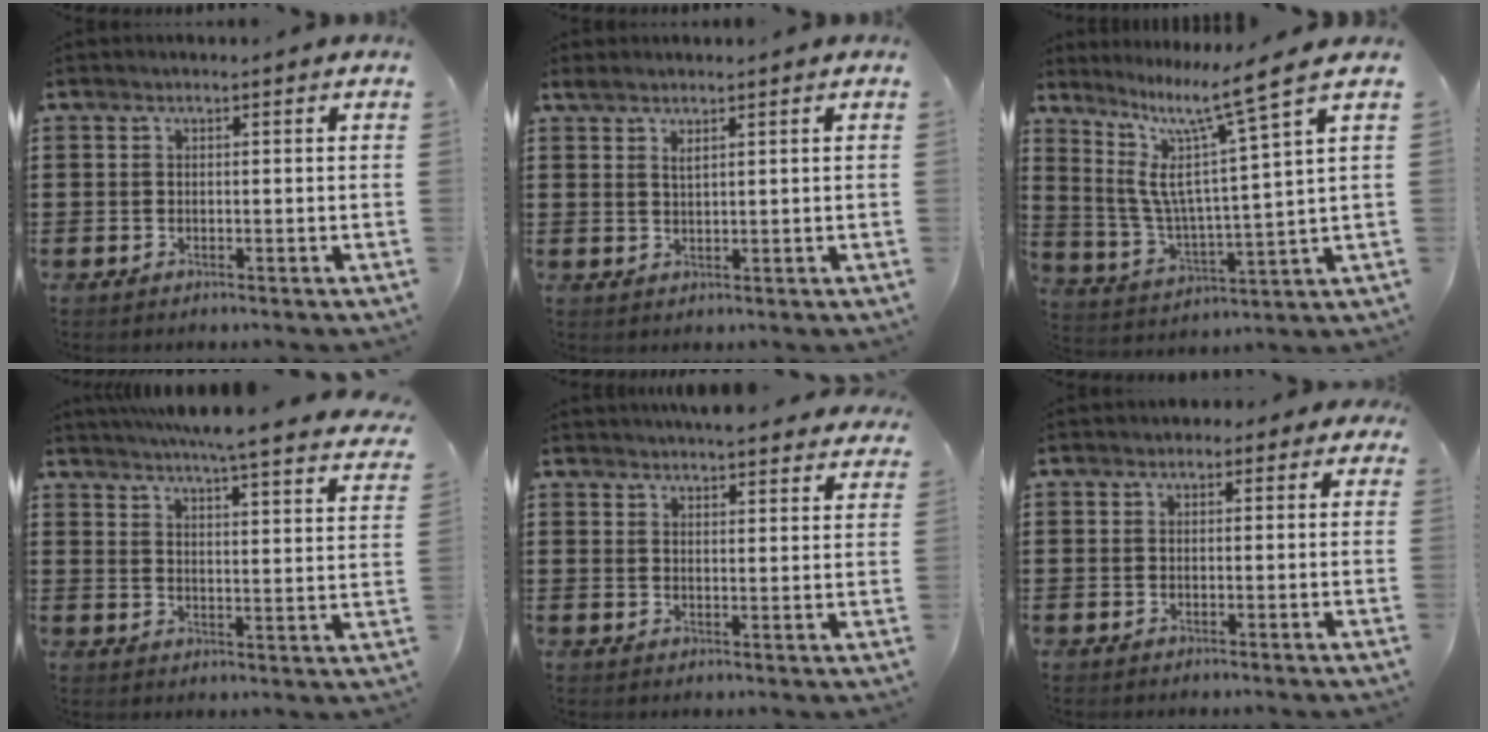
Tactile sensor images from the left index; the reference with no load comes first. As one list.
[{"total": 1.8, "force": [1.3, 0.4, 1.2], "torque": [-0.028, 0.003, 0.024]}, {"total": 11.1, "force": [7.4, 0.6, 8.2], "torque": [-0.188, -0.047, 0.113]}, {"total": 5.3, "force": [4.9, -0.7, 2.1], "torque": [-0.063, -0.034, 0.080]}, {"total": 4.2, "force": [4.2, 0.0, 0.7], "torque": [-0.016, -0.016, 0.076]}, {"total": 1.3, "force": [0.1, 1.1, 0.7], "torque": [-0.017, 0.008, -0.001]}]